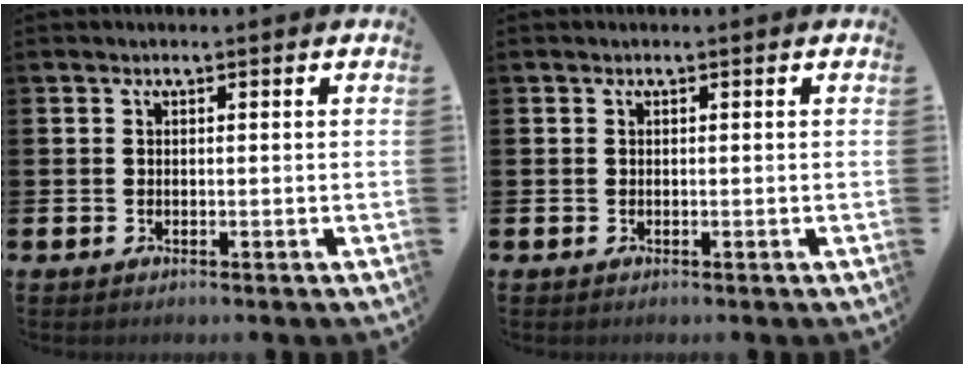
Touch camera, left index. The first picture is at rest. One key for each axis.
{"total": 0.0}